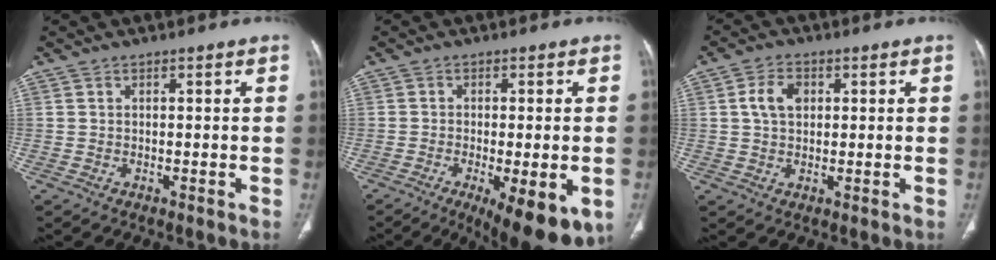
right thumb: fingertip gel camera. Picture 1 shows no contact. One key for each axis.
{"total": 13.4, "fx": -5.7, "fy": 4.4, "fz": 11.3, "tx": -0.135, "ty": -0.009, "tz": -0.073}
{"total": 4.9, "fx": 1.2, "fy": 3.4, "fz": 3.4, "tx": -0.061, "ty": 0.005, "tz": 0.021}